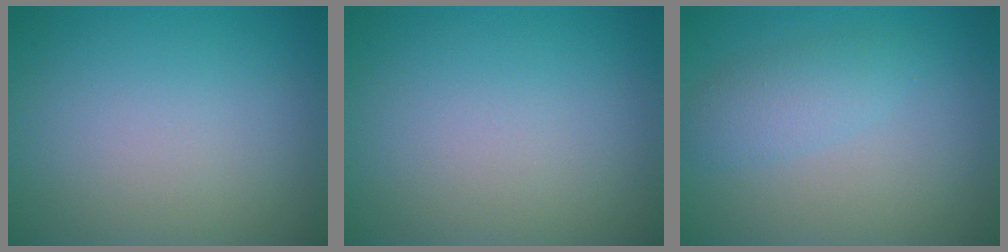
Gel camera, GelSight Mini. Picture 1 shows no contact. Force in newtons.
{"total": 0.0}
{"total": 2.4, "press": 2.4, "slide": 0.1}